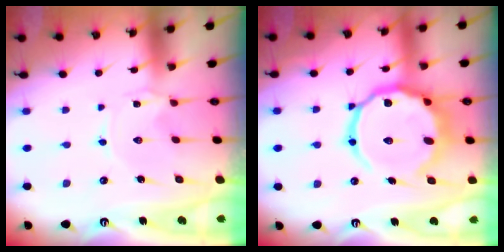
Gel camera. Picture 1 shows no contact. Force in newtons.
{"total": 18.9, "press": 18.9, "slide": 1.7}